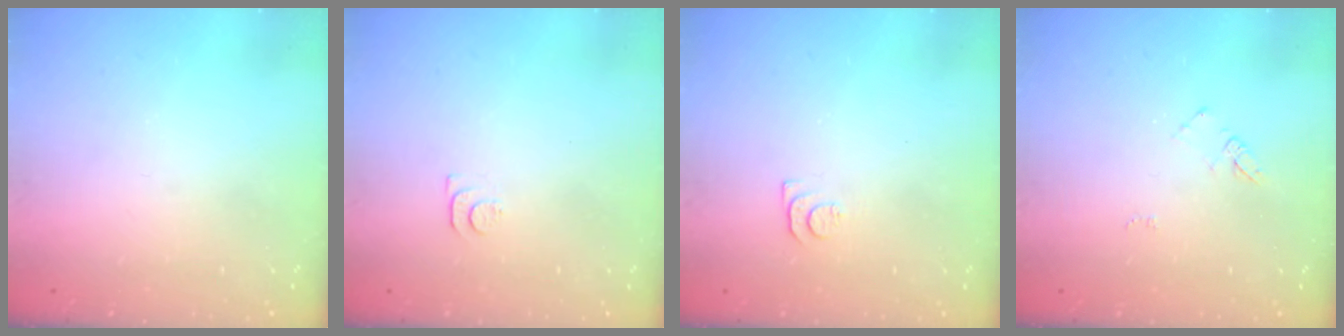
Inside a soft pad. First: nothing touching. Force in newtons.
{"total": 7.2, "press": 7.1, "slide": 0.8}
{"total": 4.3, "press": 4.3, "slide": 0.6}
{"total": 4.3, "press": 4.3, "slide": 0.5}